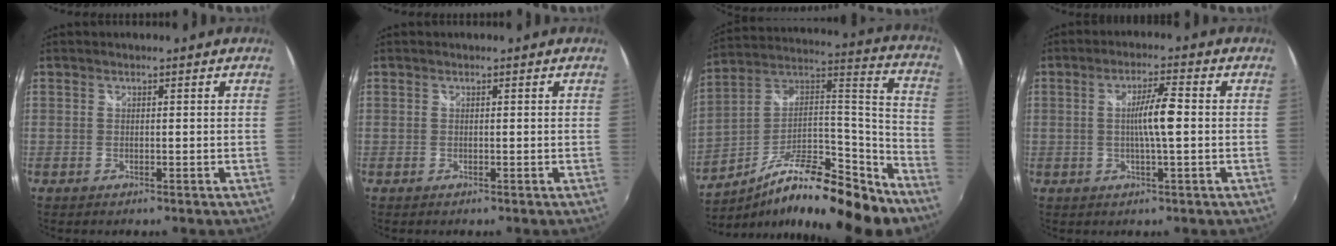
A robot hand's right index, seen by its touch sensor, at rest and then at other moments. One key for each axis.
{"total": 0.0}
{"total": 22.1, "fx": -14.7, "fy": 5.5, "fz": 15.6, "tx": -0.246, "ty": 0.008, "tz": -0.255}
{"total": 5.7, "fx": -0.2, "fy": 0.1, "fz": 5.7, "tx": -0.100, "ty": 0.001, "tz": -0.002}